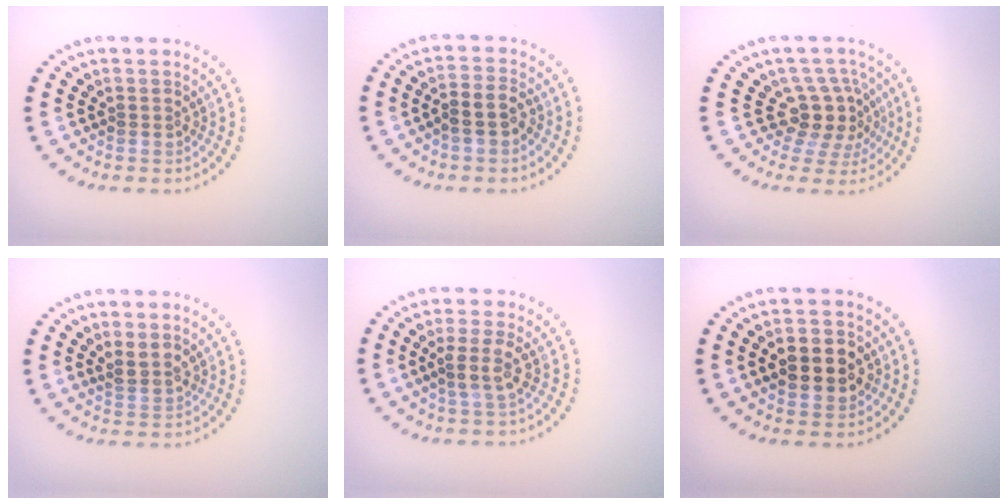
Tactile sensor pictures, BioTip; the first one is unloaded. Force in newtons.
{"total": 2.5, "press": 2.3, "slide": 0.9}
{"total": 3.8, "press": 2.9, "slide": 2.6}
{"total": 1.7, "press": 1.5, "slide": 0.7}
{"total": 2.2, "press": 1.9, "slide": 1.2}
{"total": 5.0, "press": 5.0, "slide": 0.3}